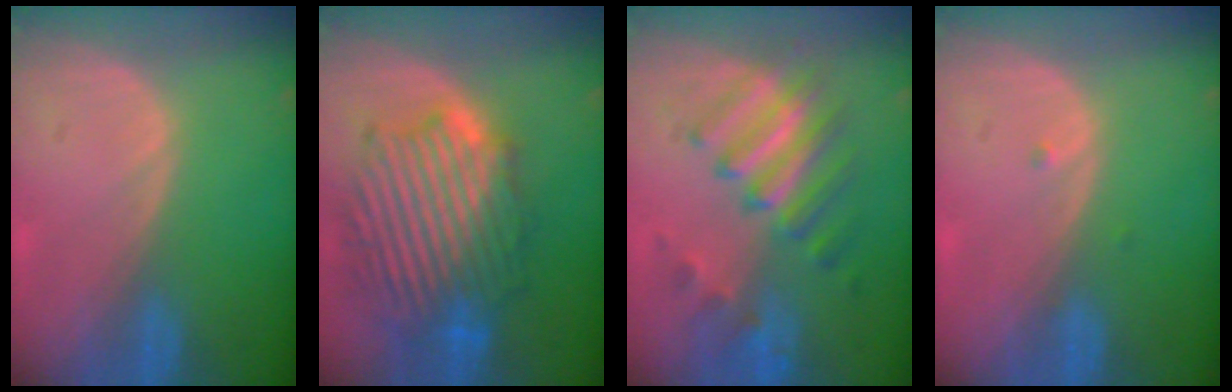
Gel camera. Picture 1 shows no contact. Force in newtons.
{"total": 12.9, "press": 12.8, "slide": 1.1}
{"total": 8.2, "press": 8.1, "slide": 1.5}
{"total": 0.6, "press": 0.5, "slide": 0.3}